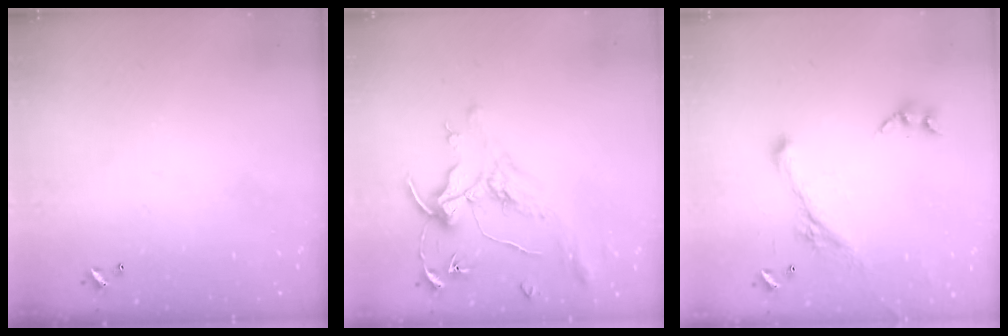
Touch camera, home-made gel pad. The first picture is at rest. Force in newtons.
{"total": 1.6, "press": 1.4, "slide": 0.7}
{"total": 1.4, "press": 0.7, "slide": 1.2}